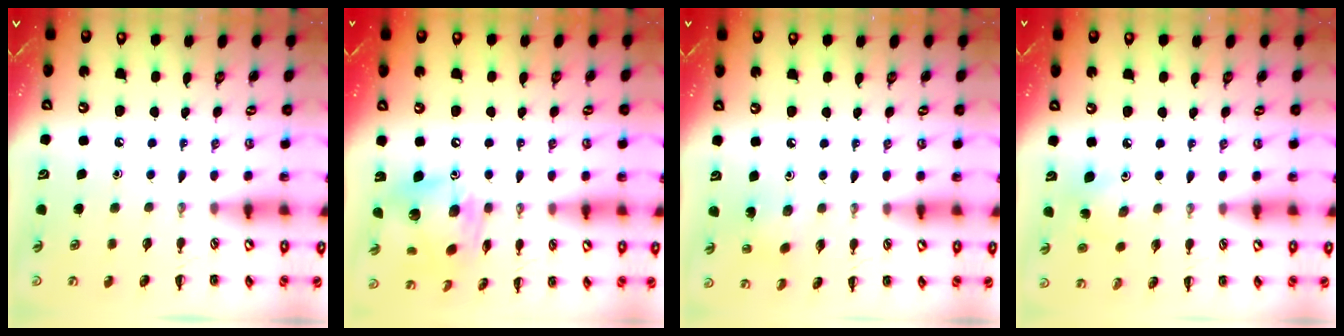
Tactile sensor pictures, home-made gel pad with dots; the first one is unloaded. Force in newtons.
{"total": 12.9, "press": 12.8, "slide": 1.6}
{"total": 2.4, "press": 2.2, "slide": 0.7}
{"total": 4.8, "press": 4.7, "slide": 1.1}